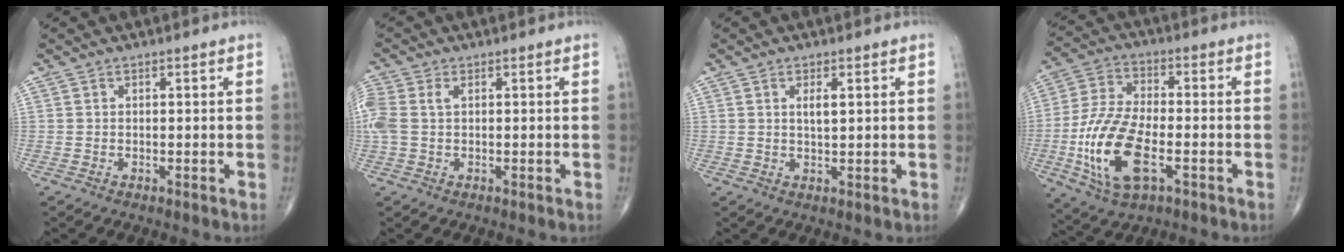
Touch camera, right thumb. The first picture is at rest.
{"total": 5.6, "force": [1.0, 3.4, 4.4], "torque": [-0.145, 0.024, 0.023]}
{"total": 2.5, "force": [0.9, 0.7, 2.2], "torque": [-0.039, -0.005, 0.016]}
{"total": 16.2, "force": [-4.6, 7.5, 13.5], "torque": [-0.281, 0.012, -0.082]}